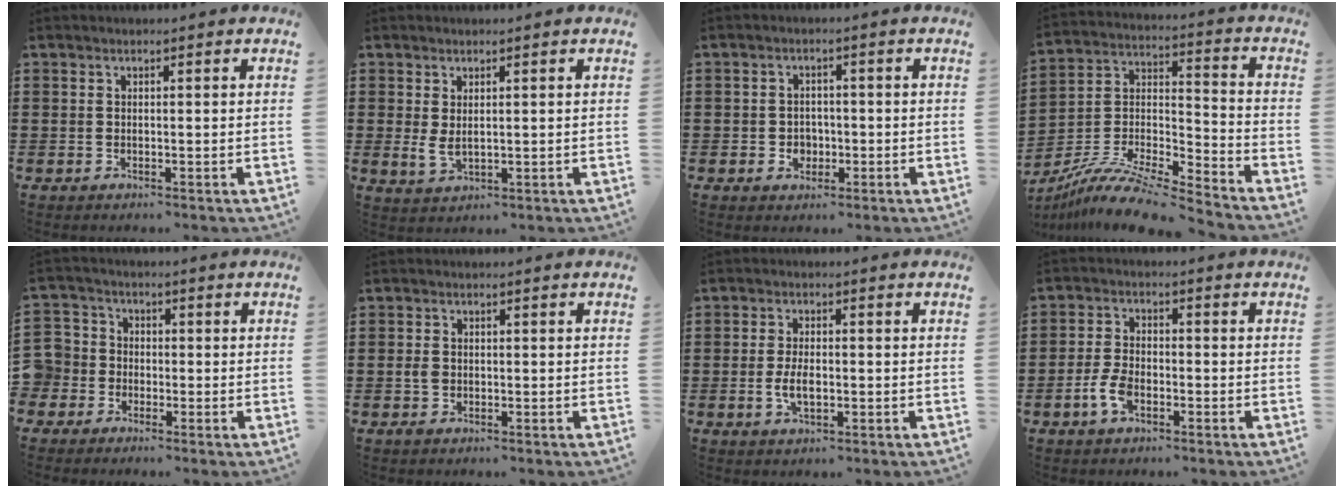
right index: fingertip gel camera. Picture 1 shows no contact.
{"total": 2.6, "force": [0.7, 1.2, 2.2], "torque": [-0.051, -0.001, 0.013]}
{"total": 2.5, "force": [-0.8, 2.1, 1.1], "torque": [-0.029, 0.000, -0.018]}
{"total": 10.9, "force": [-9.7, 1.5, 4.7], "torque": [-0.097, 0.012, -0.198]}
{"total": 4.3, "force": [-2.2, 3.7, 0.4], "torque": [-0.048, -0.001, -0.054]}
{"total": 1.7, "force": [-0.5, 1.1, 1.1], "torque": [-0.032, -0.003, -0.011]}
{"total": 4.0, "force": [-0.7, 1.8, 3.5], "torque": [-0.075, -0.002, -0.015]}
{"total": 4.7, "force": [-2.1, 2.2, 3.5], "torque": [-0.089, -0.006, -0.042]}